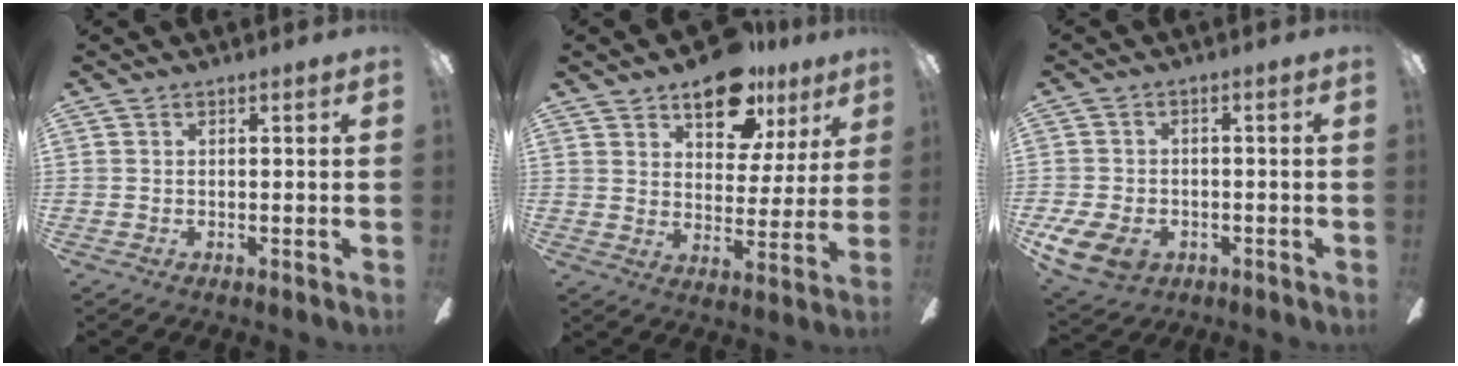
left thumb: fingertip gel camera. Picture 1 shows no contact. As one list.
[{"total": 13.7, "force": [9.8, 7.2, 6.3], "torque": [-0.085, -0.052, 0.174]}, {"total": 7.2, "force": [-3.2, 5.2, 3.8], "torque": [-0.099, 0.015, -0.059]}]